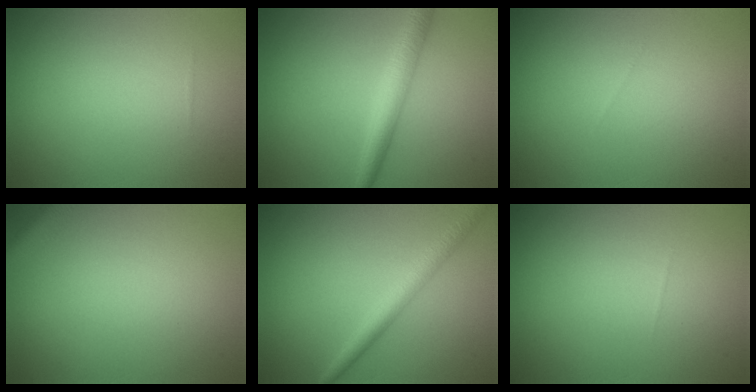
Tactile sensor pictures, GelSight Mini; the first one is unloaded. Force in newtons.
{"total": 3.0, "press": 3.0, "slide": 0.0}
{"total": 0.0}
{"total": 2.3, "press": 2.3, "slide": 0.1}
{"total": 2.8, "press": 2.8, "slide": 0.1}
{"total": 0.0}